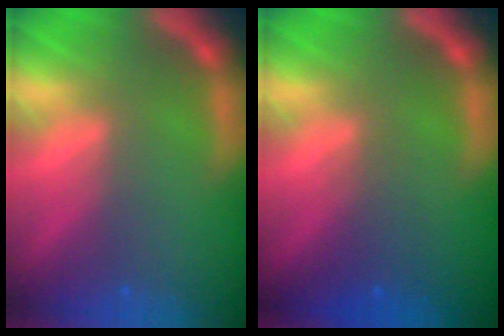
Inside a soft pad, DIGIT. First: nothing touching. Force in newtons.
{"total": 1.9}